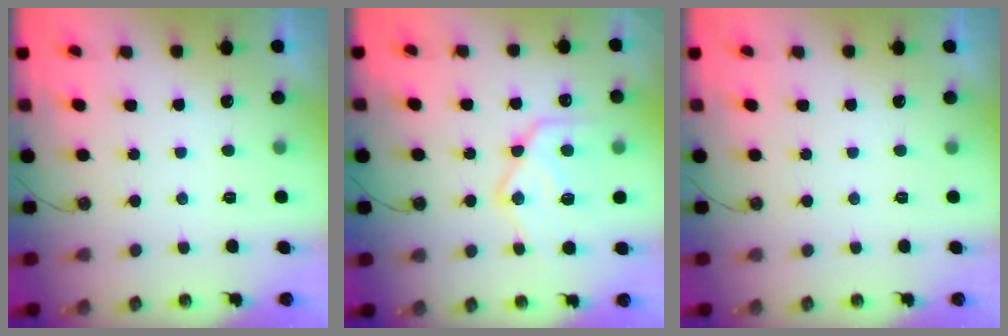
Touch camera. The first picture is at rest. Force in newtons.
{"total": 18.2, "press": 18.1, "slide": 1.8}
{"total": 0.0}